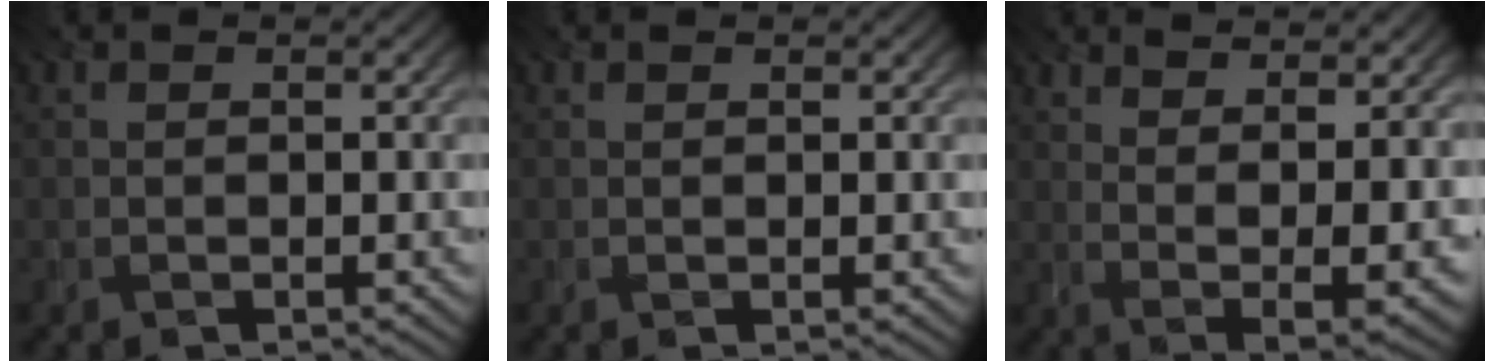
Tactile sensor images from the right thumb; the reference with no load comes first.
{"total": 0.6, "force": [0.4, 0.1, 0.4], "torque": [-0.007, 0.000, 0.010]}
{"total": 11.3, "force": [5.5, 3.7, 9.2], "torque": [-0.149, 0.012, 0.085]}